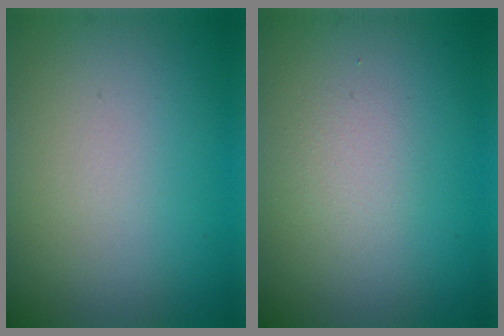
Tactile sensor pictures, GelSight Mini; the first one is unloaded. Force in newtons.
{"total": 1.3, "press": 1.3, "slide": 0.1}